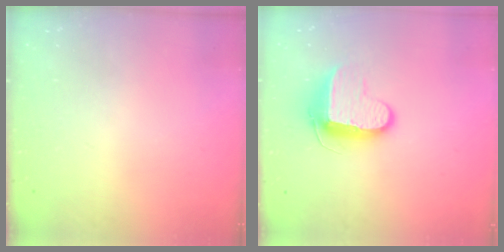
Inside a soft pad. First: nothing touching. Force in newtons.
{"total": 9.4, "press": 9.4, "slide": 0.7}